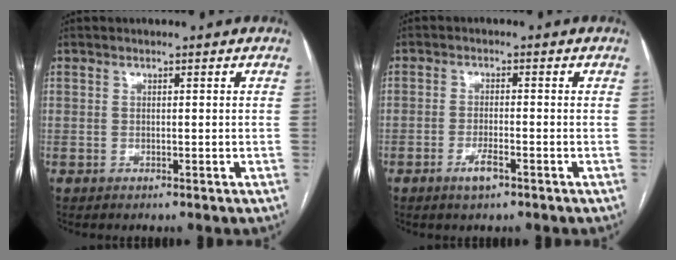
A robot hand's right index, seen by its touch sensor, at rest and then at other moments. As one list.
[{"total": 3.0, "force": [-1.8, 0.5, 2.4], "torque": [-0.048, -0.003, -0.032]}]